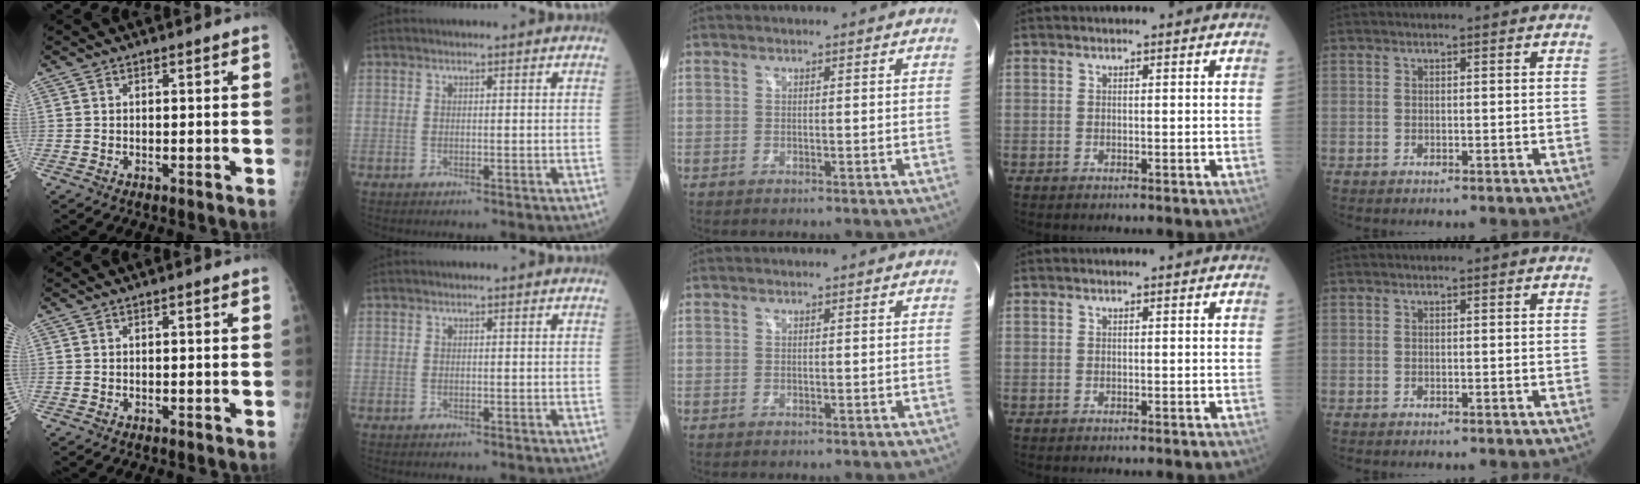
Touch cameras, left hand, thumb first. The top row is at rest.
{}